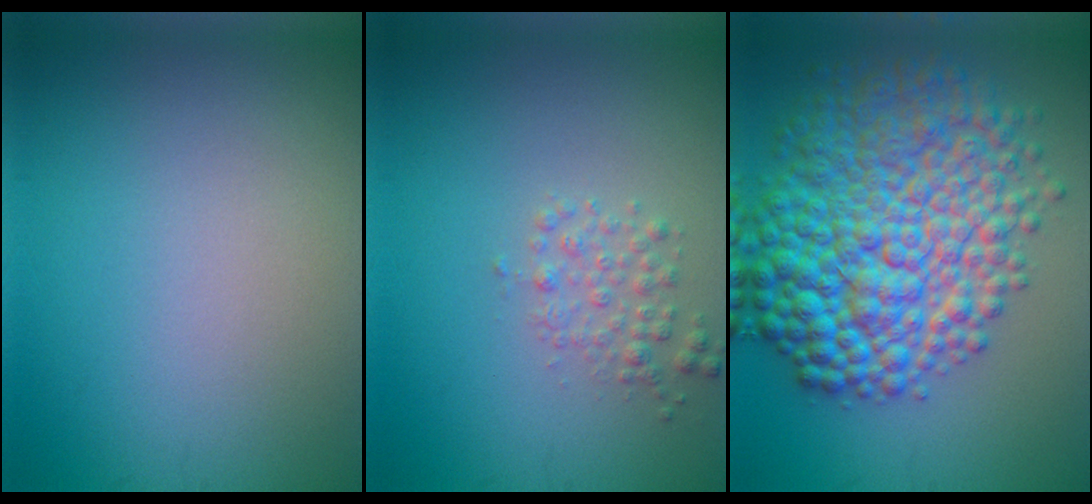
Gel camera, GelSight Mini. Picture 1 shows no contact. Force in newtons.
{"total": 1.7, "press": 1.7, "slide": 0.1}
{"total": 12.1, "press": 12.1, "slide": 0.1}